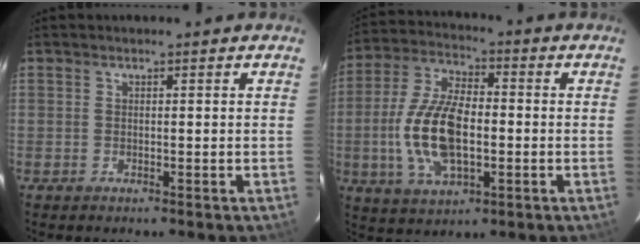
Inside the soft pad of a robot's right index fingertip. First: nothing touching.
{"total": 15.1, "force": [-2.3, 7.2, 13.1], "torque": [-0.276, 0.003, -0.040]}